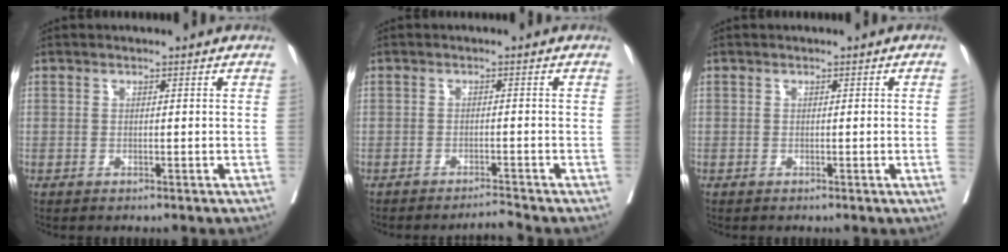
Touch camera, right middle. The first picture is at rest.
{"total": 1.9, "force": [-1.8, -0.7, 0.0], "torque": [0.000, -0.010, -0.028]}
{"total": 1.8, "force": [-0.2, -0.5, 1.7], "torque": [-0.027, 0.001, 0.001]}